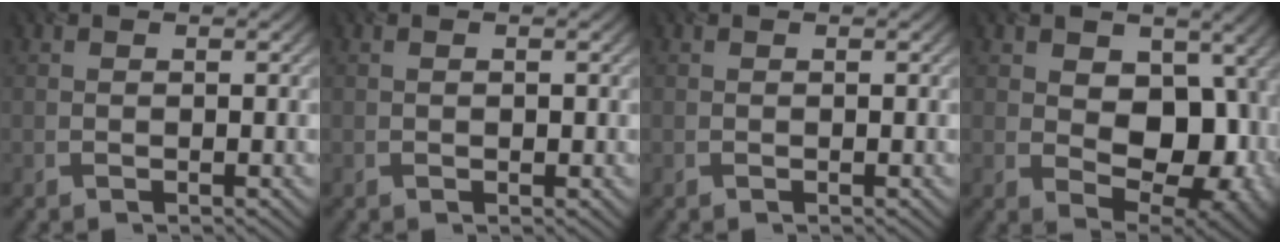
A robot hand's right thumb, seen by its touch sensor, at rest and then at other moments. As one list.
[{"total": 0.6, "force": [0.0, 0.3, 0.5], "torque": [-0.009, 0.001, 0.001]}, {"total": 0.0}, {"total": 13.2, "force": [0.5, 9.1, 9.6], "torque": [-0.146, -0.016, 0.015]}]